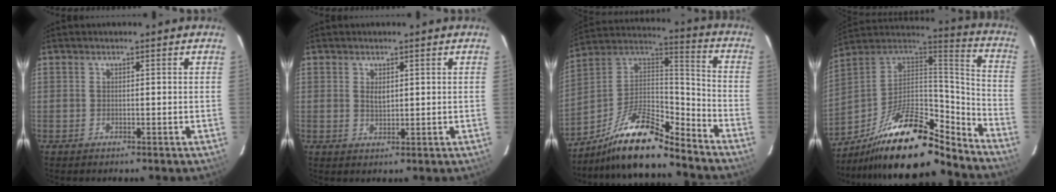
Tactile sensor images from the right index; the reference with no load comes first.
{"total": 2.0, "force": [0.7, 1.0, 1.6], "torque": [-0.027, -0.001, 0.015]}
{"total": 16.8, "force": [-13.0, 4.1, 9.8], "torque": [-0.201, 0.009, -0.241]}
{"total": 23.3, "force": [-16.6, 6.9, 14.8], "torque": [-0.257, 0.001, -0.281]}